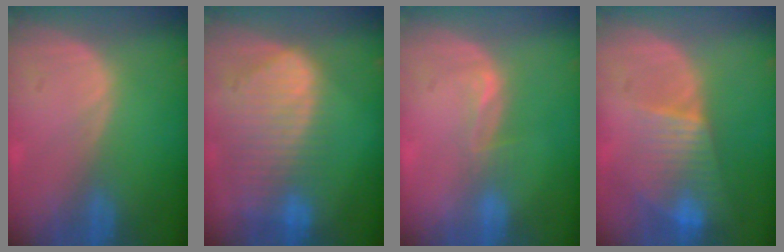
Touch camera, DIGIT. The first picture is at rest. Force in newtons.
{"total": 10.5, "press": 9.0, "slide": 5.5}
{"total": 2.2, "press": 1.7, "slide": 1.4}
{"total": 8.0, "press": 6.9, "slide": 4.1}